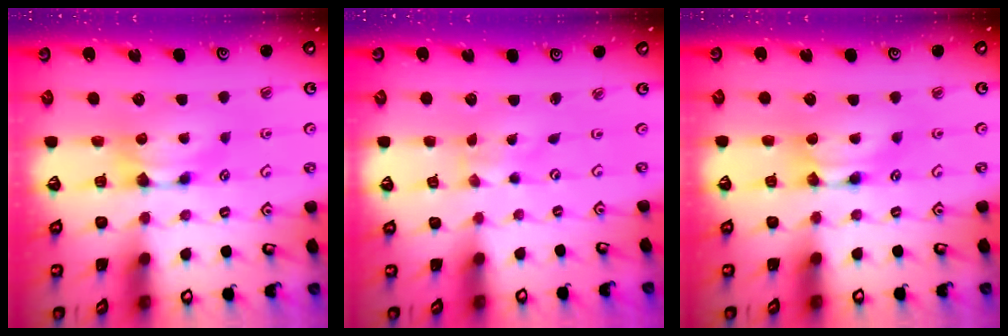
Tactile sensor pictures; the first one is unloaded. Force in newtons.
{"total": 4.8, "press": 4.8, "slide": 0.7}
{"total": 1.6, "press": 1.6, "slide": 0.1}